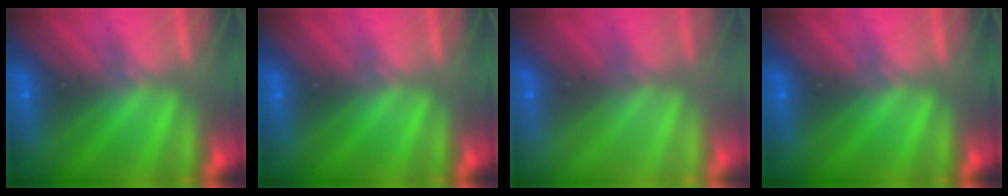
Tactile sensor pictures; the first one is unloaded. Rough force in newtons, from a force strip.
{"total": 0.0}
{"total": 2.9}
{"total": 0.0}